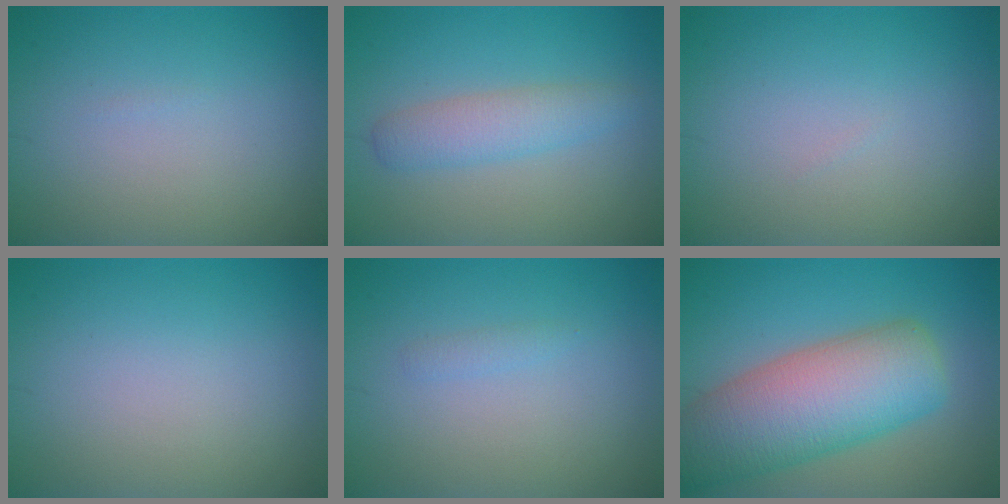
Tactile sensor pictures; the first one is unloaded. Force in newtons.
{"total": 3.0, "press": 3.0, "slide": 0.1}
{"total": 0.0}
{"total": 0.0}
{"total": 0.7, "press": 0.7, "slide": 0.1}
{"total": 10.4, "press": 10.4, "slide": 0.4}